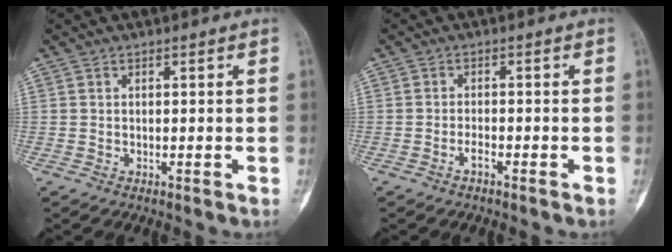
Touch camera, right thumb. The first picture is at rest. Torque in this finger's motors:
{"motor_torque": [-0.17, -0.13, 0.00, 0.14, -0.01]}